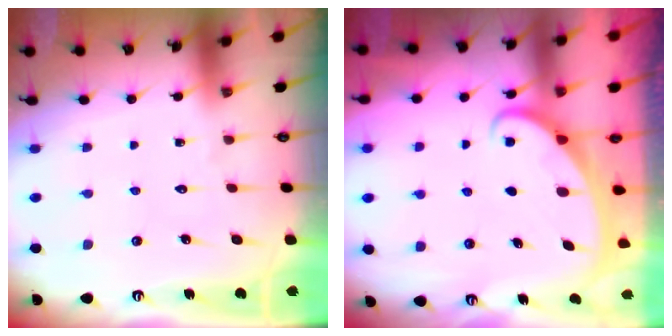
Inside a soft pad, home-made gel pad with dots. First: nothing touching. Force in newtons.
{"total": 2.2, "press": 2.2, "slide": 0.1}